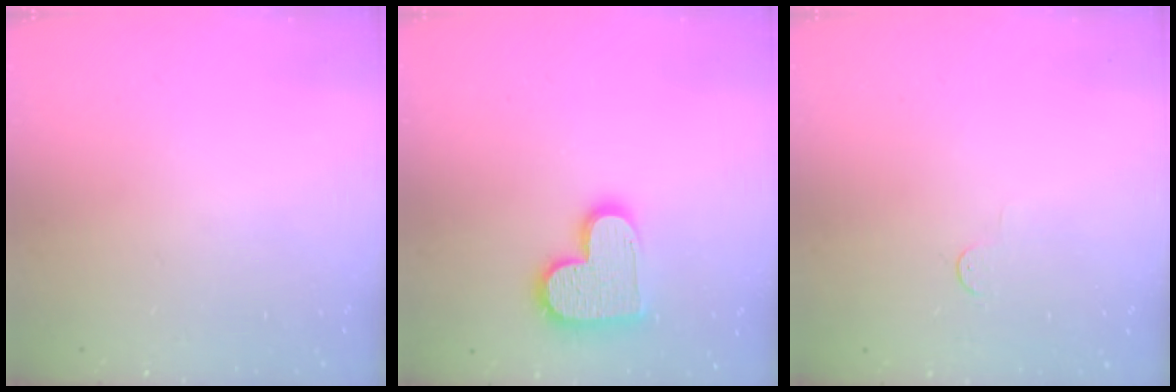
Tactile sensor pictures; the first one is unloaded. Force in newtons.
{"total": 13.8, "press": 13.8, "slide": 0.6}
{"total": 2.8, "press": 2.8, "slide": 0.4}